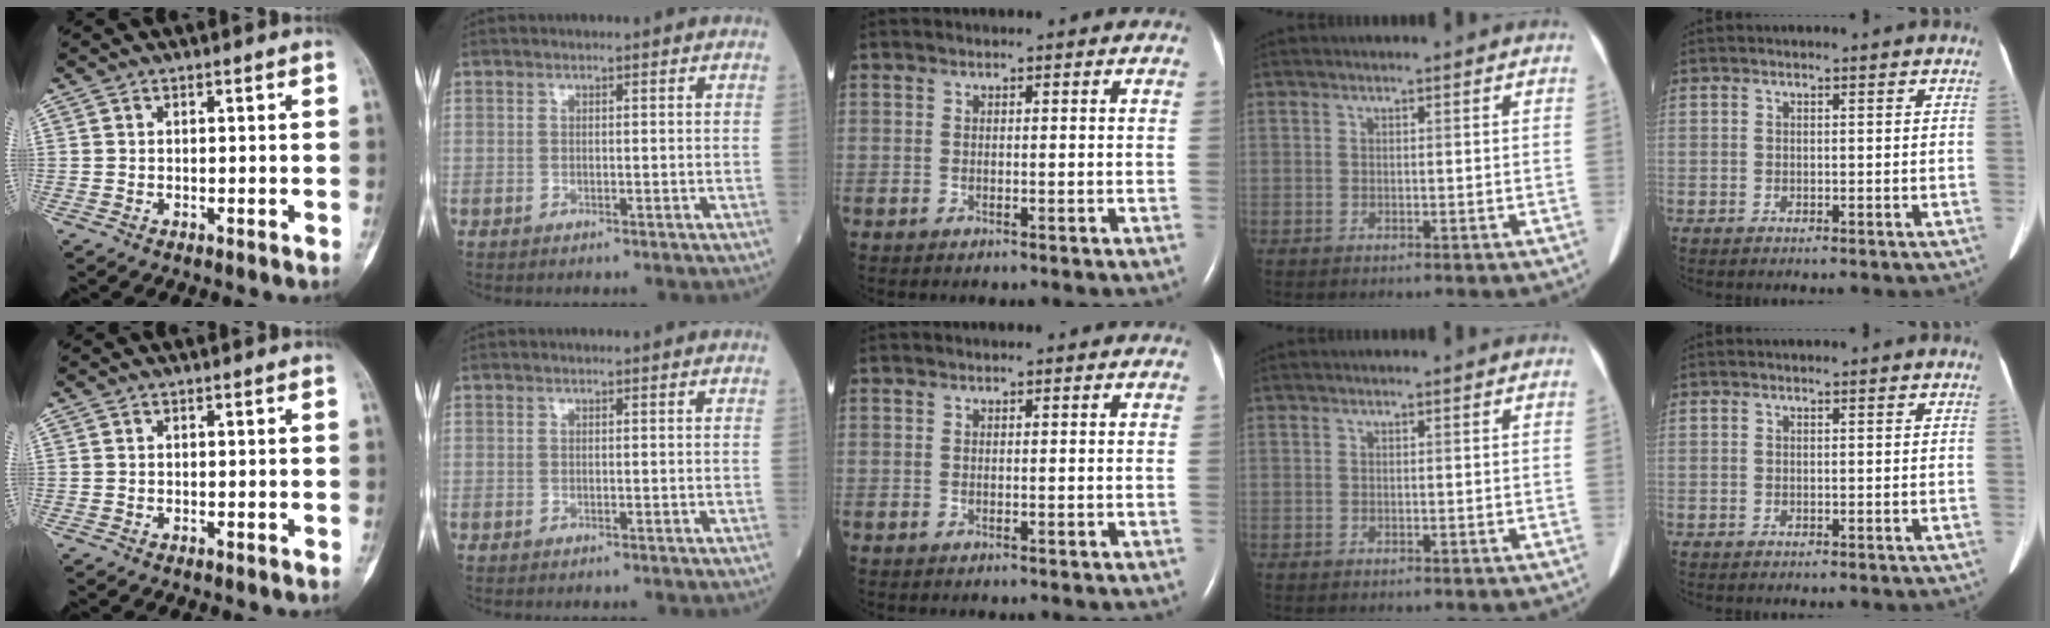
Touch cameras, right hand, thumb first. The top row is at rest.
{}